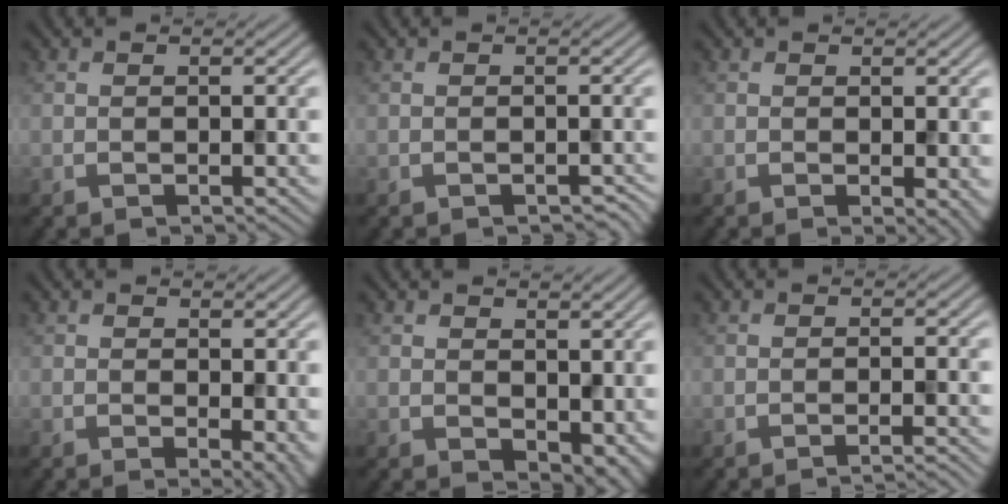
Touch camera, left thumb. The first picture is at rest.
{"total": 0.8, "force": [-0.7, 0.3, 0.3], "torque": [-0.004, -0.007, -0.011]}
{"total": 1.7, "force": [-0.1, 0.7, 1.6], "torque": [-0.019, -0.008, -0.001]}
{"total": 3.2, "force": [-0.1, 1.1, 2.9], "torque": [-0.033, -0.007, -0.002]}
{"total": 4.4, "force": [1.1, 2.9, 3.1], "torque": [-0.056, -0.019, 0.028]}
{"total": 2.0, "force": [-1.5, 0.2, 1.3], "torque": [-0.006, 0.002, -0.034]}